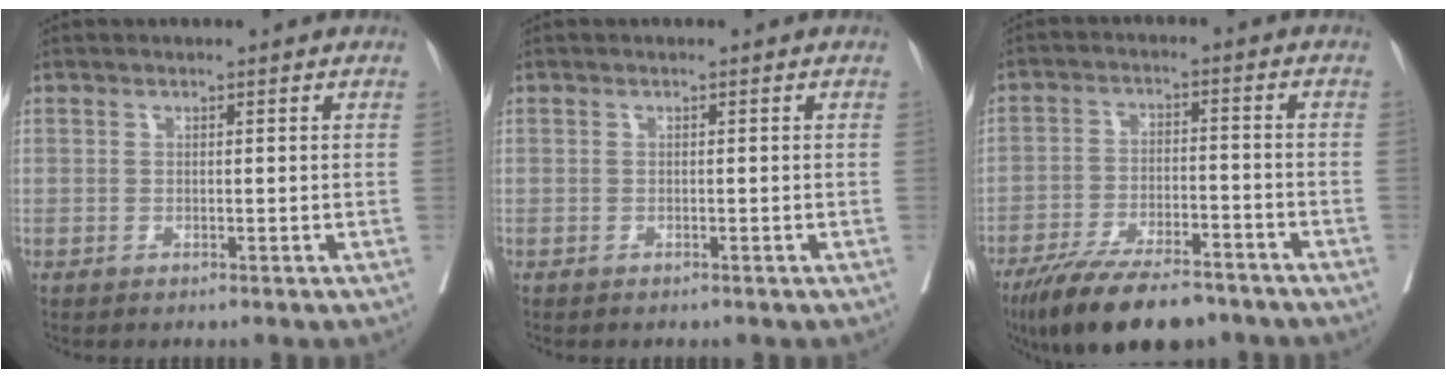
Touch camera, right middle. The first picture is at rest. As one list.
[{"total": 0.0}, {"total": 14.1, "force": [-11.2, 4.2, 7.6], "torque": [-0.123, -0.013, -0.182]}]